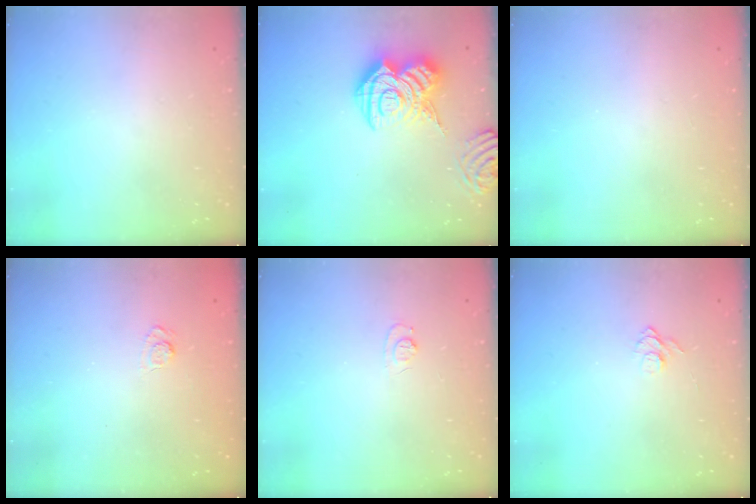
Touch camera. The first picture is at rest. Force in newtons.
{"total": 16.8, "press": 16.7, "slide": 1.4}
{"total": 0.0}
{"total": 2.7, "press": 2.3, "slide": 1.4}
{"total": 4.8, "press": 4.8, "slide": 0.6}
{"total": 5.8, "press": 5.7, "slide": 0.5}